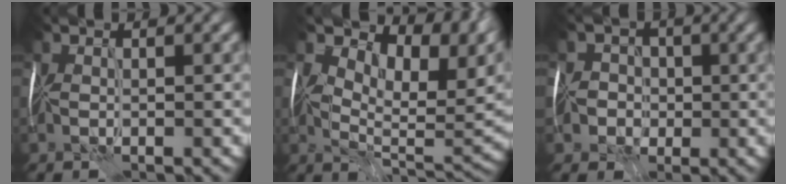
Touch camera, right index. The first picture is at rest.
{"total": 11.4, "force": [4.8, 5.7, 8.6], "torque": [-0.128, -0.004, 0.089]}
{"total": 3.6, "force": [-1.7, 3.2, 0.4], "torque": [0.029, 0.011, -0.051]}